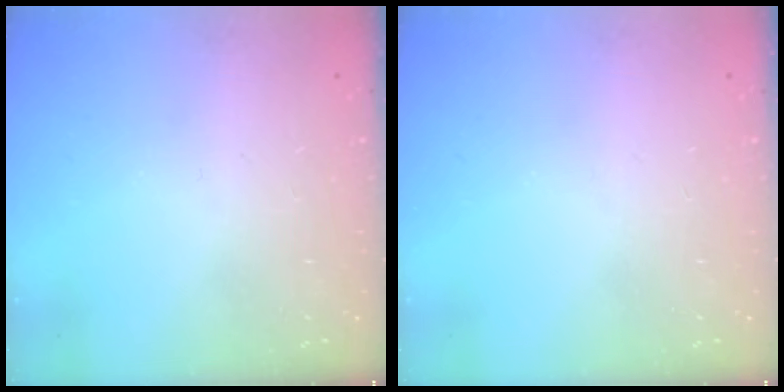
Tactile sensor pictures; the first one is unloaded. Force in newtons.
{"total": 0.0}